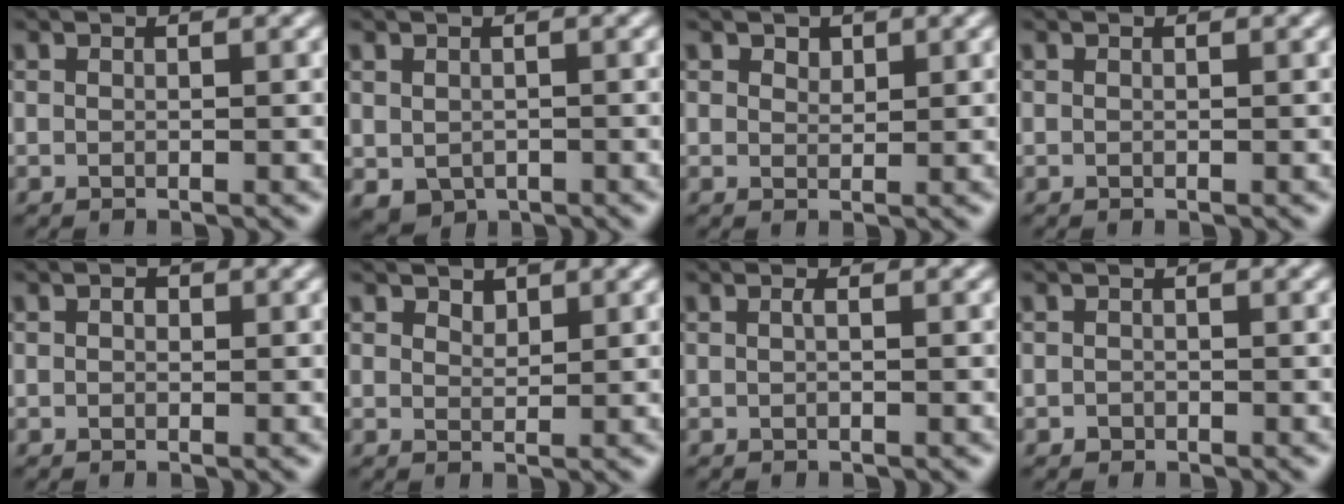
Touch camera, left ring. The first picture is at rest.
{"total": 1.9, "force": [-0.5, 1.6, 1.0], "torque": [-0.017, -0.011, -0.003]}
{"total": 1.0, "force": [0.8, 0.6, 0.3], "torque": [-0.005, -0.002, 0.013]}
{"total": 0.0}
{"total": 0.8, "force": [0.2, 0.6, 0.4], "torque": [-0.003, -0.006, -0.001]}
{"total": 1.1, "force": [0.9, 0.6, 0.3], "torque": [-0.006, -0.002, 0.018]}
{"total": 0.5, "force": [0.0, 0.1, 0.5], "torque": [-0.012, 0.001, 0.001]}
{"total": 0.6, "force": [-0.3, 0.4, 0.0], "torque": [0.004, -0.004, -0.006]}